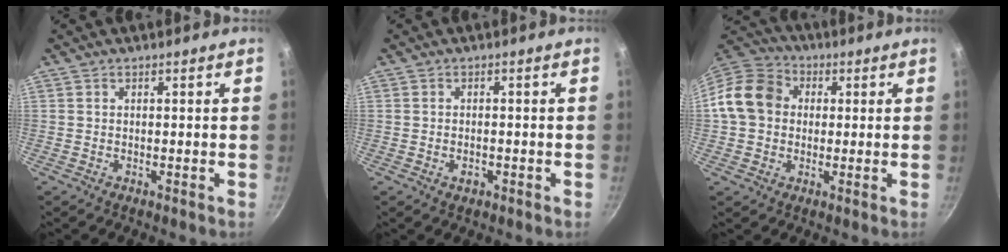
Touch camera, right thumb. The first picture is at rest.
{"total": 1.9, "force": [-0.8, 1.2, 1.3], "torque": [-0.019, 0.004, -0.013]}
{"total": 12.0, "force": [0.9, 10.2, 6.4], "torque": [-0.091, 0.027, -0.003]}